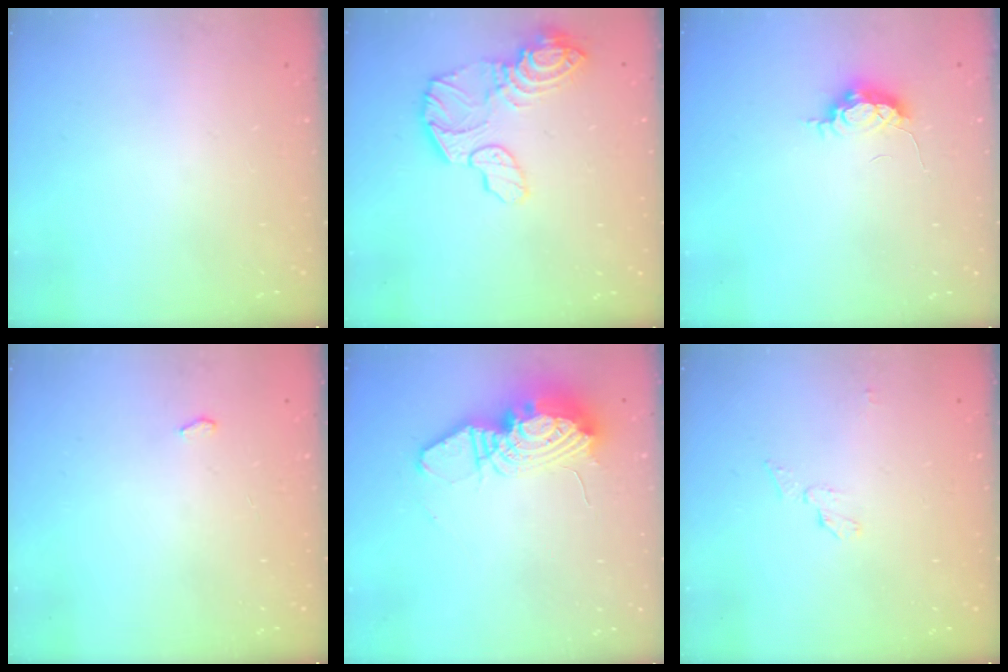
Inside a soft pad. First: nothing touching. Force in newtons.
{"total": 14.9, "press": 14.8, "slide": 1.6}
{"total": 6.0, "press": 5.7, "slide": 1.9}
{"total": 2.6, "press": 2.2, "slide": 1.3}
{"total": 14.4, "press": 14.4, "slide": 1.2}
{"total": 3.7, "press": 3.7, "slide": 0.3}